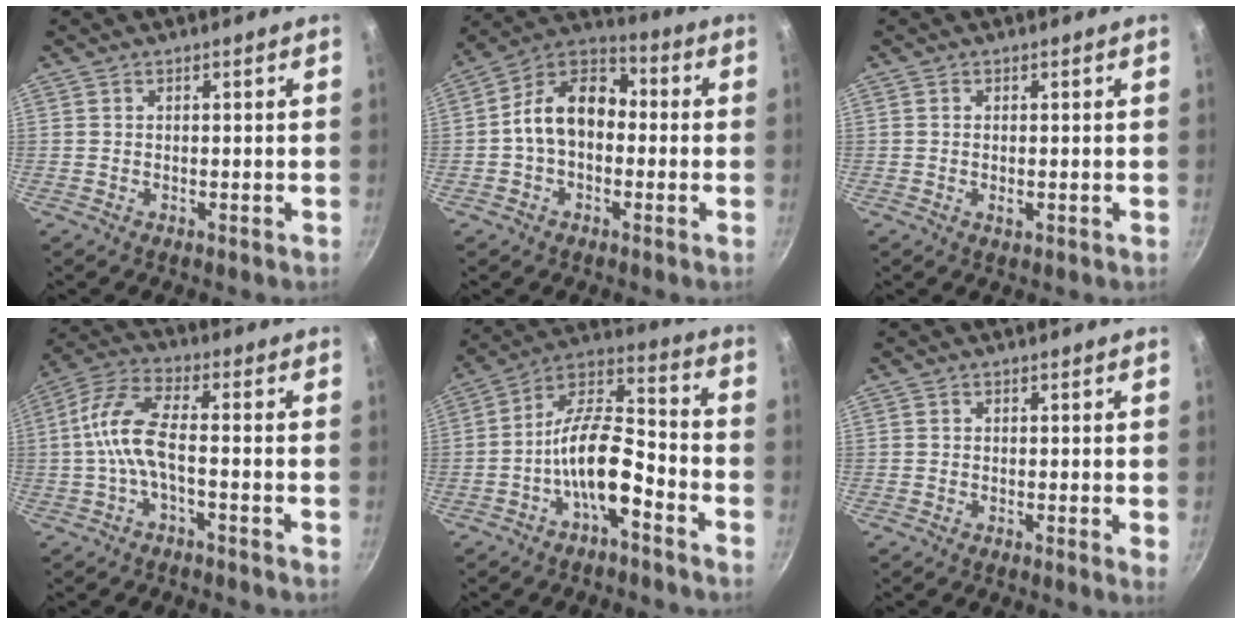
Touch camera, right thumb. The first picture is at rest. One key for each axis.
{"total": 12.9, "fx": -0.8, "fy": 9.1, "fz": 9.1, "tx": -0.117, "ty": 0.046, "tz": -0.038}
{"total": 1.1, "fx": -0.2, "fy": 0.4, "fz": 1.0, "tx": -0.020, "ty": -0.001, "tz": -0.004}
{"total": 8.7, "fx": -2.0, "fy": 2.9, "fz": 8.0, "tx": -0.183, "ty": 0.029, "tz": -0.053}
{"total": 12.9, "fx": -5.5, "fy": 5.1, "fz": 10.4, "tx": -0.174, "ty": 0.058, "tz": -0.109}
{"total": 1.1, "fx": 0.0, "fy": 0.2, "fz": 1.1, "tx": -0.016, "ty": -0.004, "tz": -0.004}